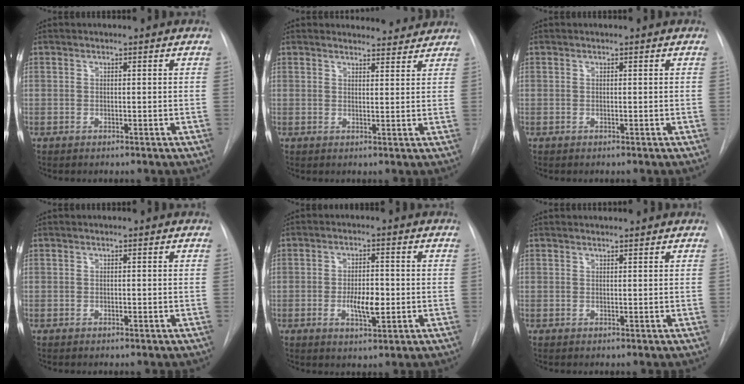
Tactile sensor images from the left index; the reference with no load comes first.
{"total": 4.6, "force": [4.5, 1.2, 0.0], "torque": [0.005, -0.006, 0.041]}
{"total": 0.0}
{"total": 0.8, "force": [-0.8, 0.0, -0.1], "torque": [0.001, -0.006, -0.012]}
{"total": 5.2, "force": [-1.8, 1.8, 4.6], "torque": [-0.080, -0.008, -0.025]}
{"total": 0.6, "force": [0.6, 0.0, 0.0], "torque": [-0.005, 0.003, 0.012]}